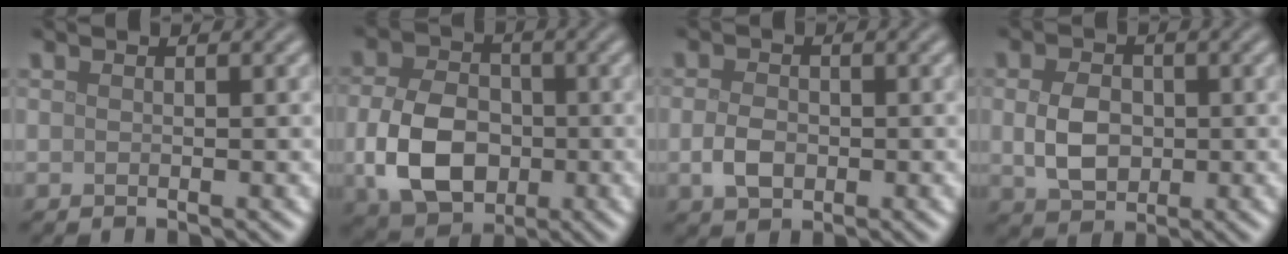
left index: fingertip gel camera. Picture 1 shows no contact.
{"total": 7.7, "force": [-1.4, 5.5, 5.2], "torque": [-0.112, -0.008, -0.029]}
{"total": 2.6, "force": [-0.5, 1.8, 1.7], "torque": [-0.036, -0.003, -0.014]}
{"total": 4.1, "force": [-0.1, 3.0, 2.8], "torque": [-0.059, -0.002, -0.003]}